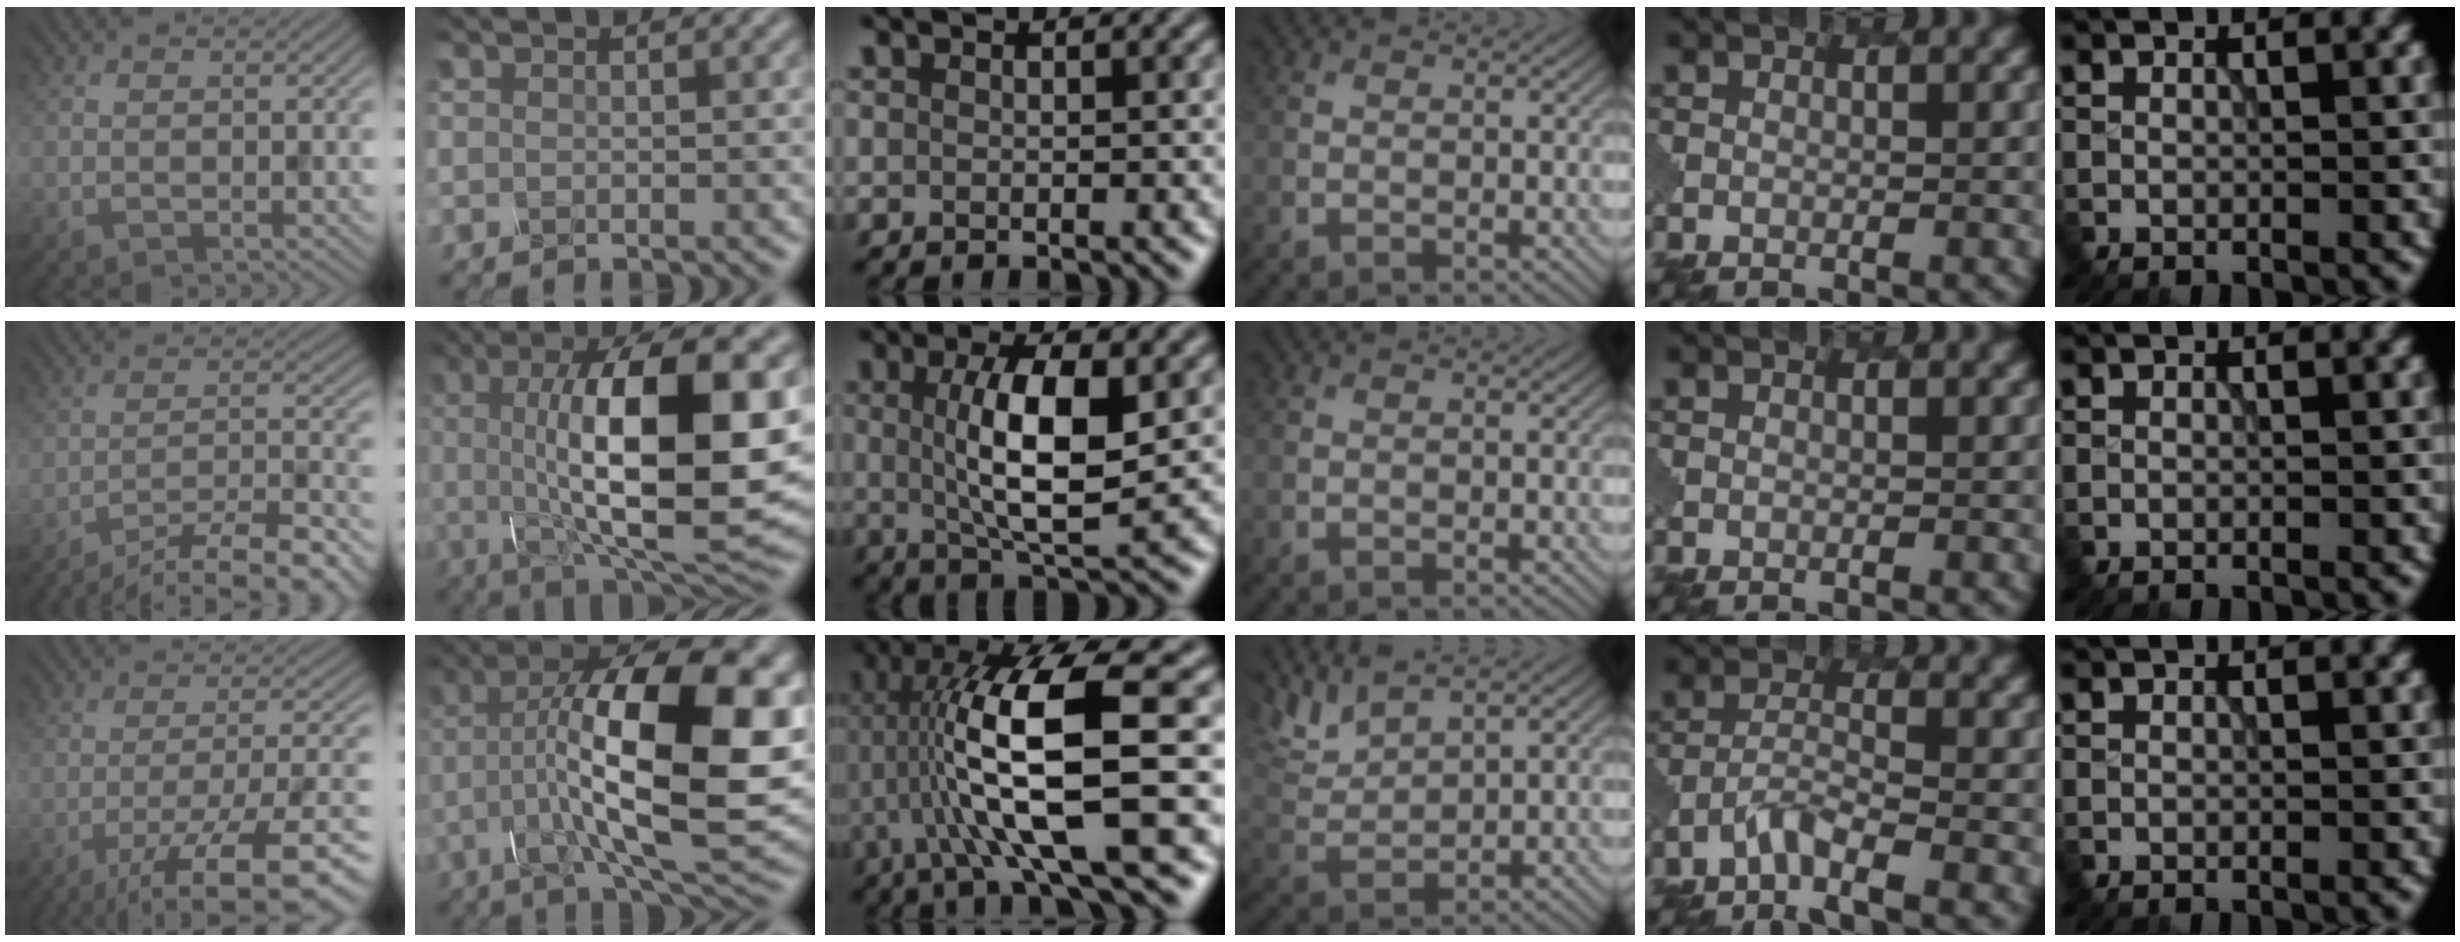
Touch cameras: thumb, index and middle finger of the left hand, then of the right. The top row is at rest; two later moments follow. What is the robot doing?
{"motion": "screw", "object": "spray bottle"}